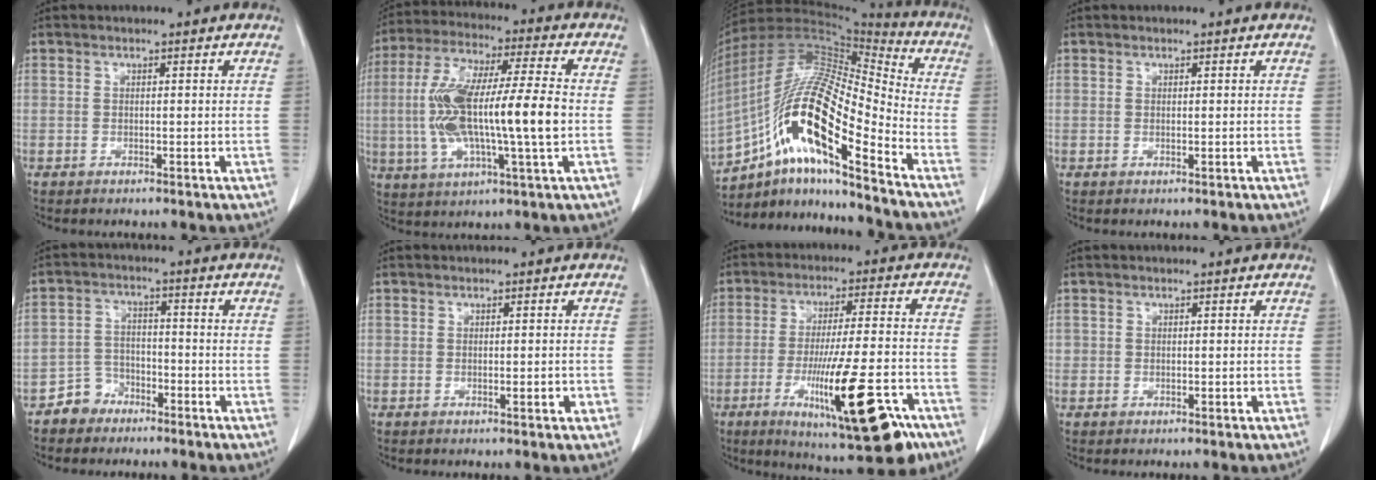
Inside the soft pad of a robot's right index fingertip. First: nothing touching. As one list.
[{"total": 17.2, "force": [-1.2, 2.1, 17.0], "torque": [-0.338, 0.011, -0.023]}, {"total": 19.3, "force": [-10.4, 3.0, 16.0], "torque": [-0.320, 0.011, -0.186]}, {"total": 0.0}, {"total": 4.6, "force": [-3.2, 3.3, 0.2], "torque": [0.006, 0.014, -0.059]}, {"total": 1.7, "force": [-0.3, 0.4, 1.6], "torque": [-0.028, -0.004, -0.002]}, {"total": 19.2, "force": [-9.0, 2.7, 16.8], "torque": [-0.242, -0.022, -0.132]}, {"total": 0.6, "force": [0.0, 0.5, 0.3], "torque": [-0.006, 0.000, 0.001]}]